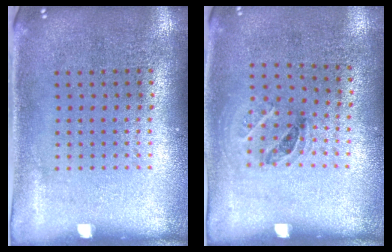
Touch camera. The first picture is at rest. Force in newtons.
{"total": 1.1, "press": 0.7, "slide": 0.9}